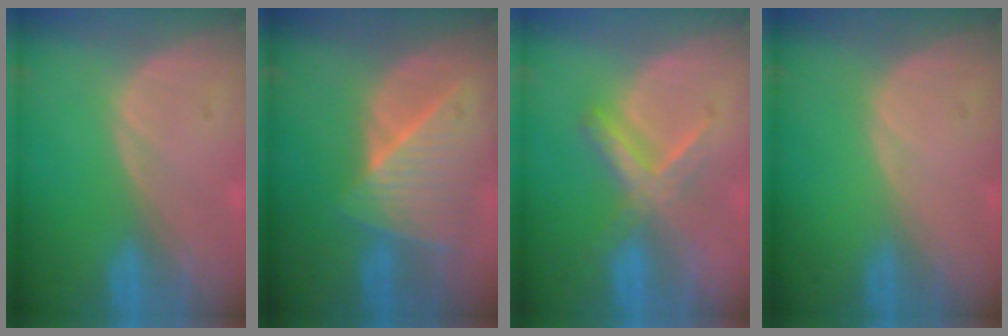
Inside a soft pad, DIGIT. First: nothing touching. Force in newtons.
{"total": 7.7, "press": 7.2, "slide": 2.7}
{"total": 5.5, "press": 5.4, "slide": 1.1}
{"total": 0.0}